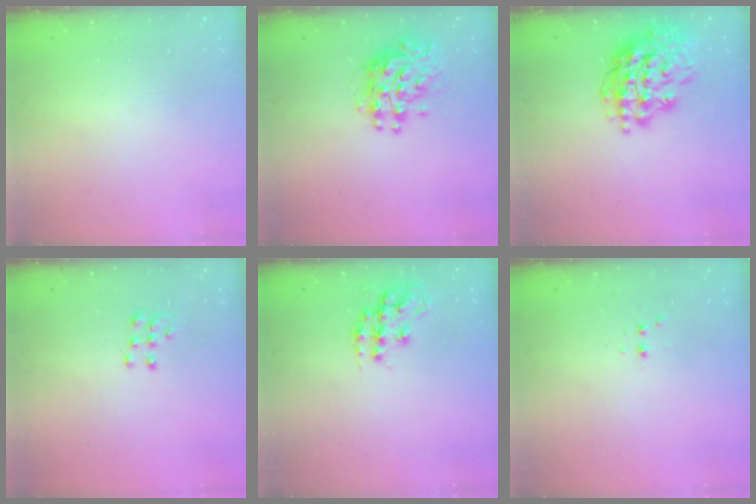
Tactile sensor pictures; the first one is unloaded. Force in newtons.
{"total": 11.5, "press": 11.5, "slide": 1.0}
{"total": 18.9, "press": 18.8, "slide": 2.2}
{"total": 6.0, "press": 5.9, "slide": 0.4}
{"total": 13.3, "press": 13.3, "slide": 0.8}
{"total": 2.5, "press": 2.4, "slide": 0.5}